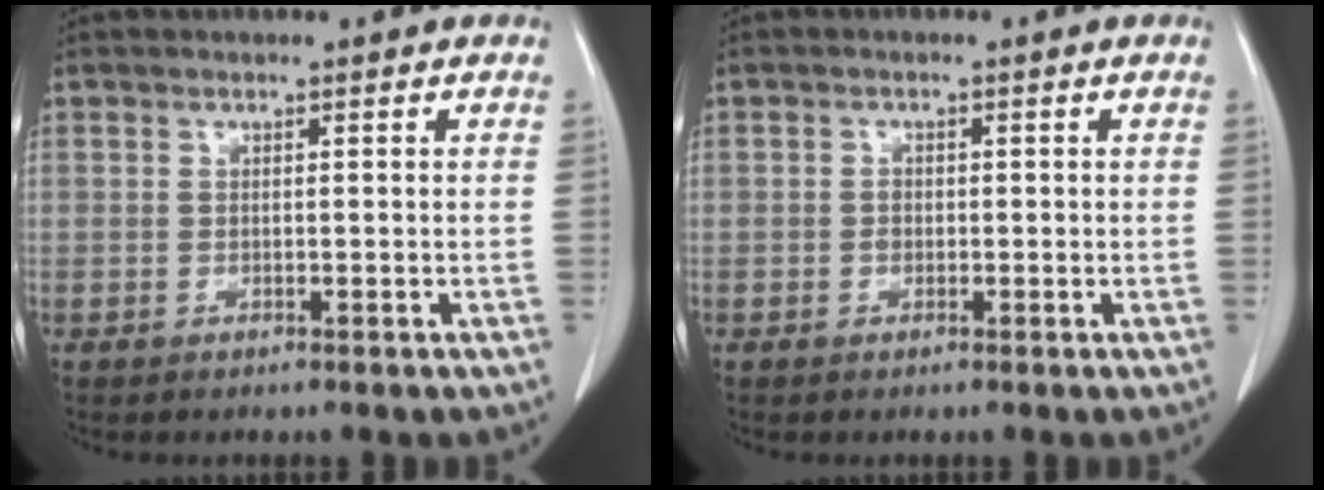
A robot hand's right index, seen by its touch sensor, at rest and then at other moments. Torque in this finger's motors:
{"motor_torque": [0.09, -0.10, 0.13, 0.03]}